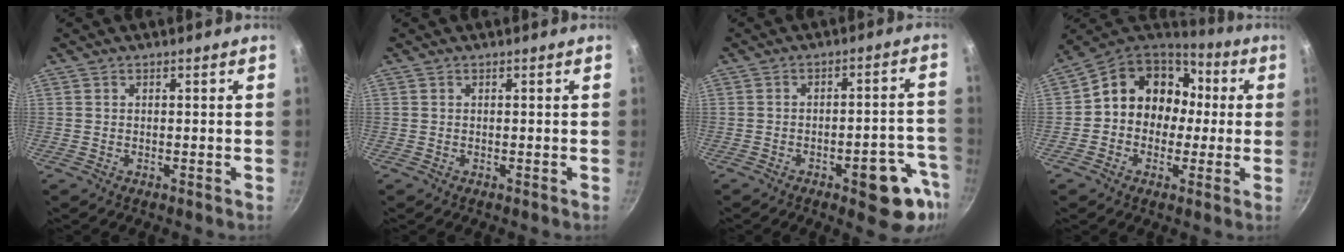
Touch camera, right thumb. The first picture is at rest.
{"total": 0.0}
{"total": 12.2, "force": [-5.8, 4.6, 9.6], "torque": [-0.071, 0.039, -0.071]}
{"total": 14.5, "force": [0.8, 12.6, 7.2], "torque": [-0.066, 0.043, -0.002]}